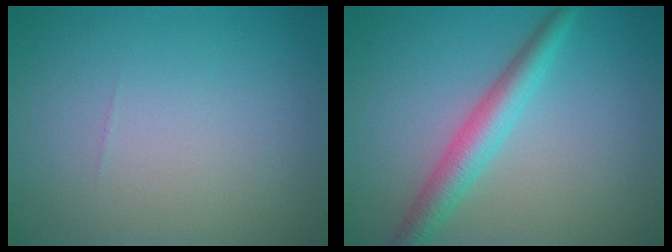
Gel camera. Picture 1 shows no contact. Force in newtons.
{"total": 3.7, "press": 3.7, "slide": 0.1}